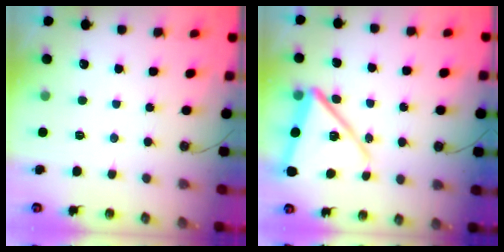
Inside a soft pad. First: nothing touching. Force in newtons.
{"total": 15.6, "press": 15.5, "slide": 1.3}